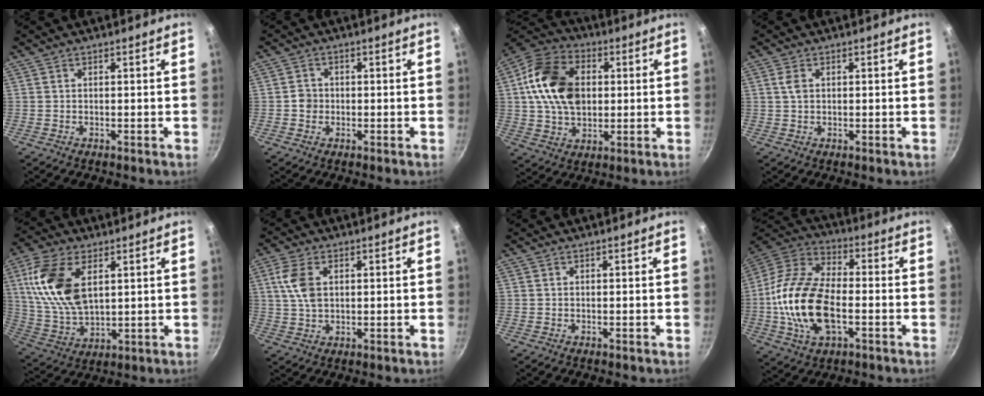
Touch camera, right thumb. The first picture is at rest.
{"total": 2.4, "force": [-0.5, 2.2, 0.8], "torque": [0.000, 0.009, -0.011]}
{"total": 17.4, "force": [2.4, 12.3, 12.0], "torque": [-0.193, 0.012, 0.032]}
{"total": 2.2, "force": [0.6, 1.4, 1.6], "torque": [-0.033, 0.003, 0.009]}
{"total": 15.8, "force": [5.0, 8.7, 12.2], "torque": [-0.228, -0.012, 0.107]}
{"total": 7.0, "force": [1.7, 4.2, 5.4], "torque": [-0.107, 0.002, 0.032]}
{"total": 0.0}
{"total": 19.5, "force": [-3.2, 10.6, 16.0], "torque": [-0.305, 0.032, -0.072]}